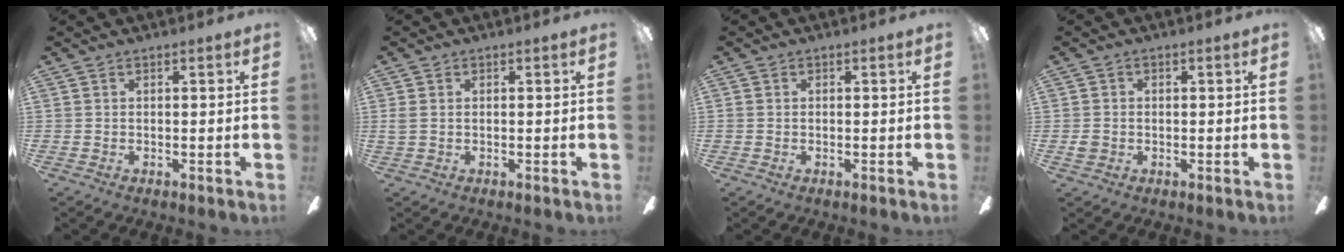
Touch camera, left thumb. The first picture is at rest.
{"total": 1.4, "force": [0.1, 0.7, 1.1], "torque": [-0.025, 0.005, 0.001]}
{"total": 0.0}
{"total": 1.8, "force": [-0.5, 1.7, 0.5], "torque": [0.000, 0.001, -0.012]}